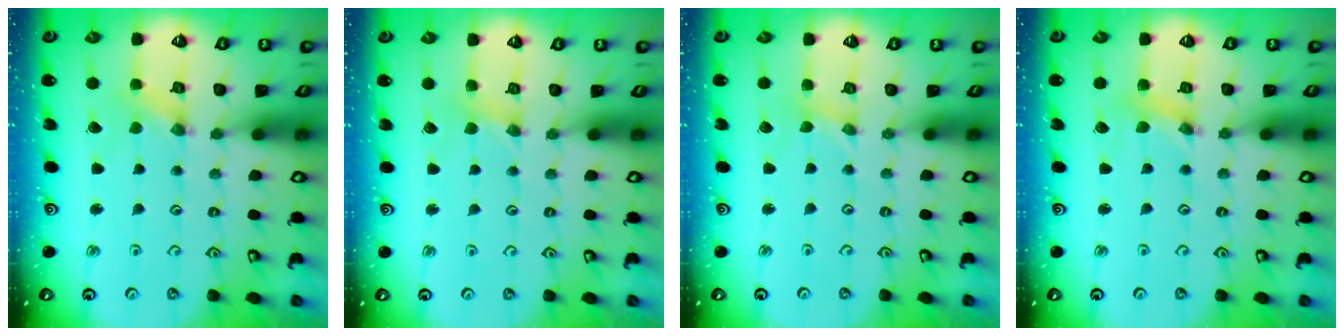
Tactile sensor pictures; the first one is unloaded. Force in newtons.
{"total": 2.1, "press": 2.0, "slide": 0.3}
{"total": 0.0}
{"total": 2.1, "press": 2.1, "slide": 0.3}